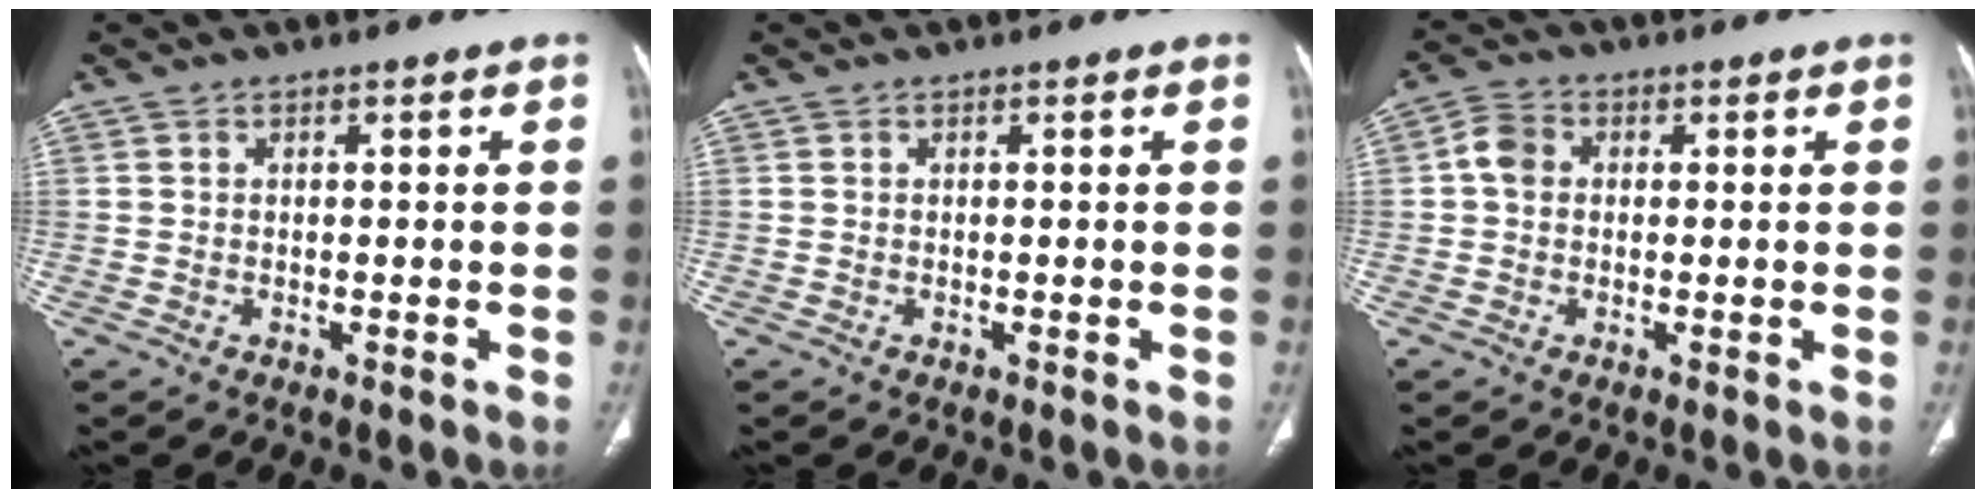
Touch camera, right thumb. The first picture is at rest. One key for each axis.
{"total": 0.0}
{"total": 3.9, "fx": 0.3, "fy": 3.2, "fz": 2.2, "tx": -0.037, "ty": 0.011, "tz": -0.002}